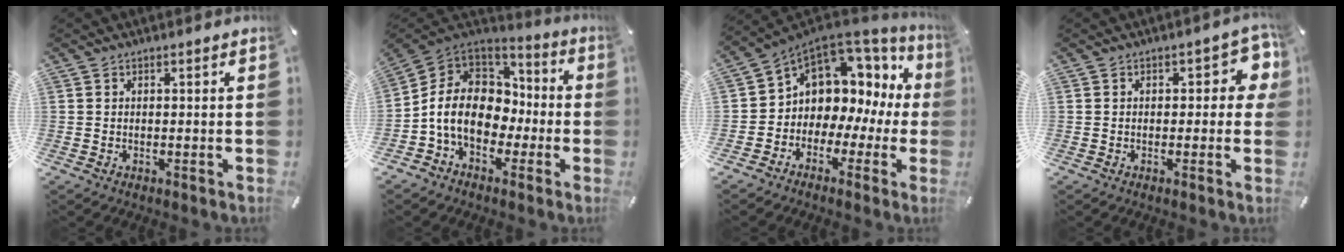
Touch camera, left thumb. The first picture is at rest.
{"total": 13.2, "force": [-2.6, 10.7, 7.2], "torque": [-0.164, 0.017, -0.048]}
{"total": 7.6, "force": [2.6, 6.9, 1.8], "torque": [-0.038, -0.041, 0.050]}
{"total": 6.4, "force": [1.2, 3.6, 5.2], "torque": [-0.052, -0.002, 0.012]}